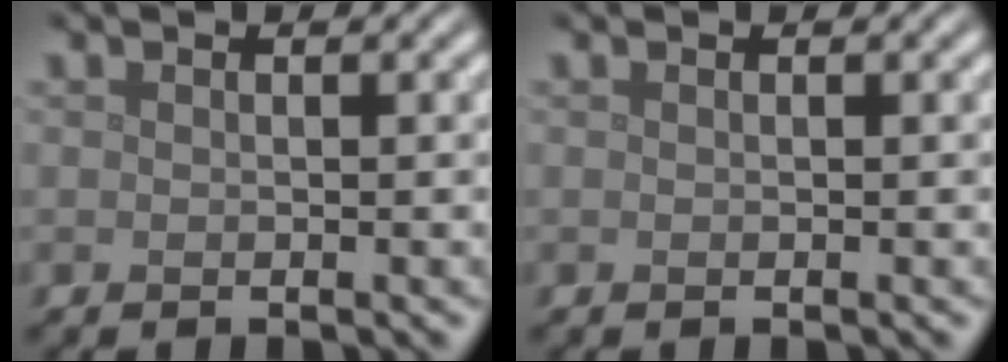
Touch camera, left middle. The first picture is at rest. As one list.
[{"total": 0.0}]